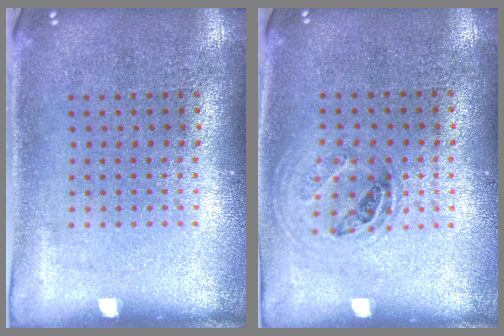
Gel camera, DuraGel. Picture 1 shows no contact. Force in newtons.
{"total": 1.1, "press": 0.9, "slide": 0.6}